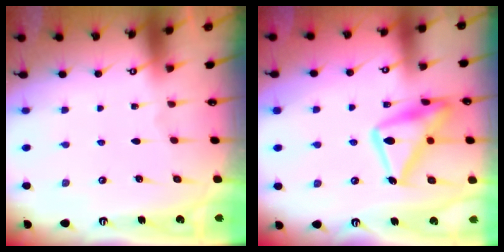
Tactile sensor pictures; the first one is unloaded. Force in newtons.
{"total": 19.3, "press": 19.3, "slide": 1.3}